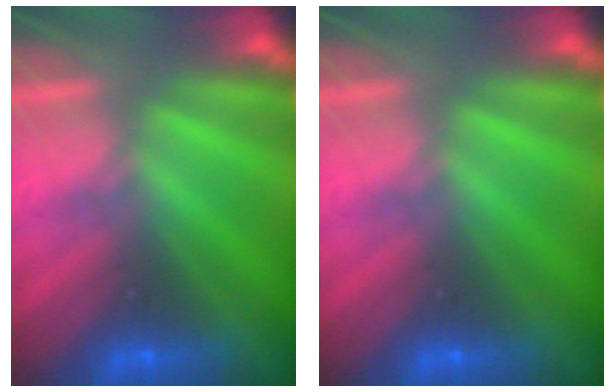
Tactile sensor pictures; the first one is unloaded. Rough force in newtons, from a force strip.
{"total": 0.0}